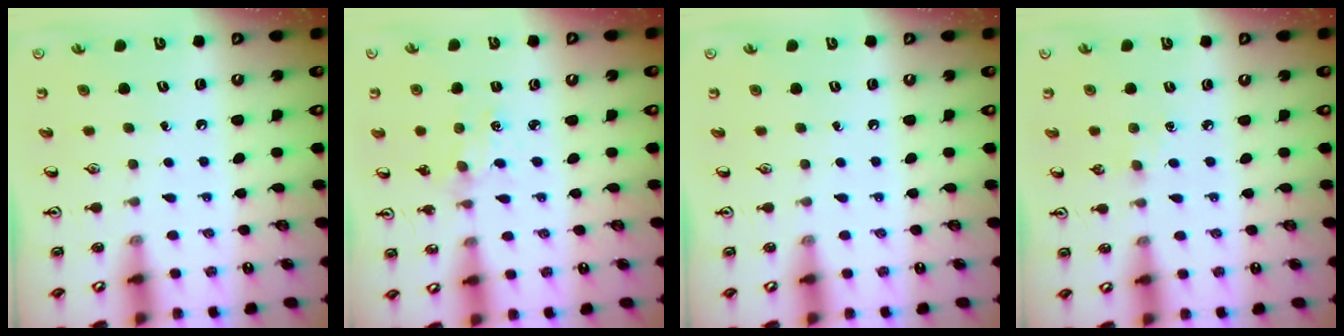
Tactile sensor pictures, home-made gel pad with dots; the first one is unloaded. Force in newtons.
{"total": 2.5, "press": 2.5, "slide": 0.5}
{"total": 0.0}
{"total": 2.8, "press": 2.8, "slide": 0.4}